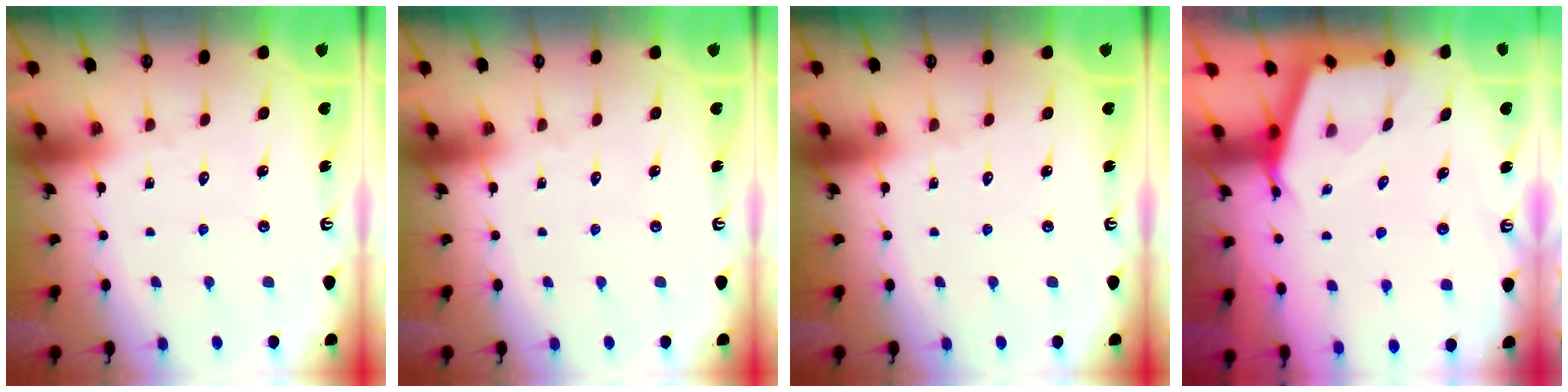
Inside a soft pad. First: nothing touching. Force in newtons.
{"total": 0.0}
{"total": 0.0}
{"total": 2.7, "press": 2.7, "slide": 0.4}